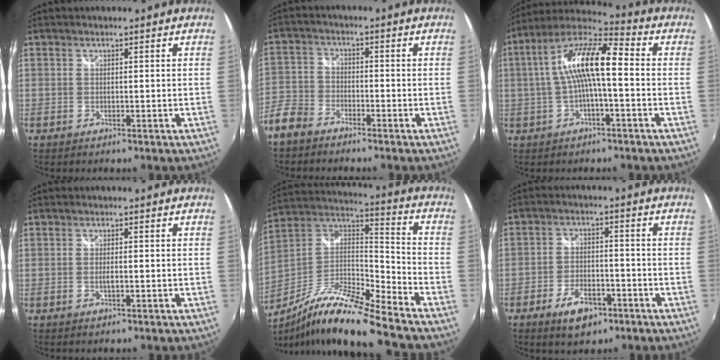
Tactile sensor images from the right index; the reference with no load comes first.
{"total": 7.3, "force": [-5.3, 4.4, 2.5], "torque": [-0.064, 0.008, -0.117]}
{"total": 12.6, "force": [-0.1, 3.1, 12.2], "torque": [-0.234, 0.024, -0.008]}
{"total": 1.4, "force": [-0.3, 0.3, 1.4], "torque": [-0.027, -0.002, -0.006]}
{"total": 18.2, "force": [-13.5, 1.1, 12.1], "torque": [-0.222, -0.024, -0.258]}
{"total": 7.5, "force": [-4.5, 3.9, 4.6], "torque": [-0.102, 0.001, -0.070]}